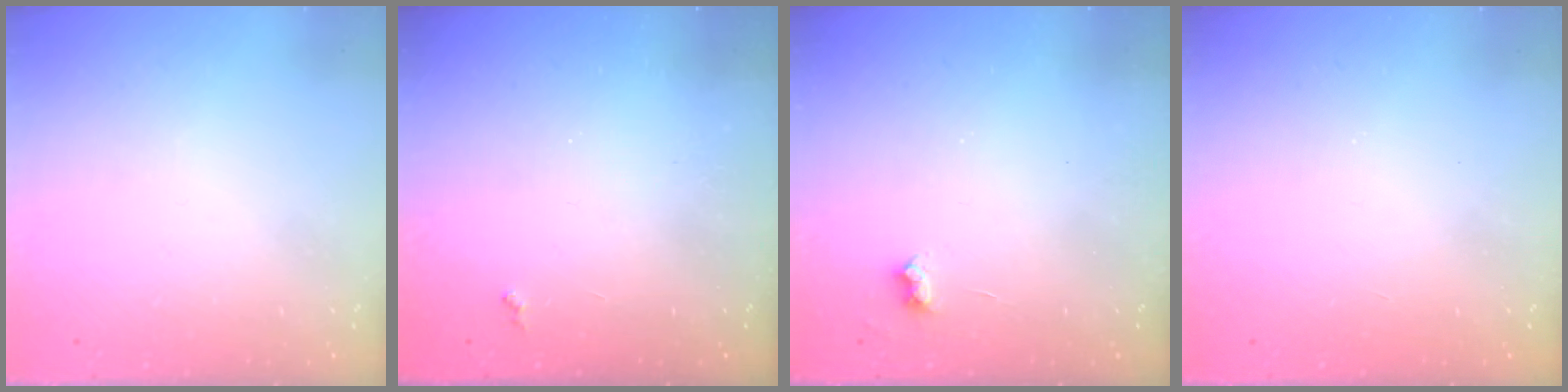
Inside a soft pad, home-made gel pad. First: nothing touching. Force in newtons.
{"total": 2.3, "press": 2.2, "slide": 0.4}
{"total": 3.9, "press": 3.9, "slide": 0.5}
{"total": 1.0, "press": 1.0, "slide": 0.1}